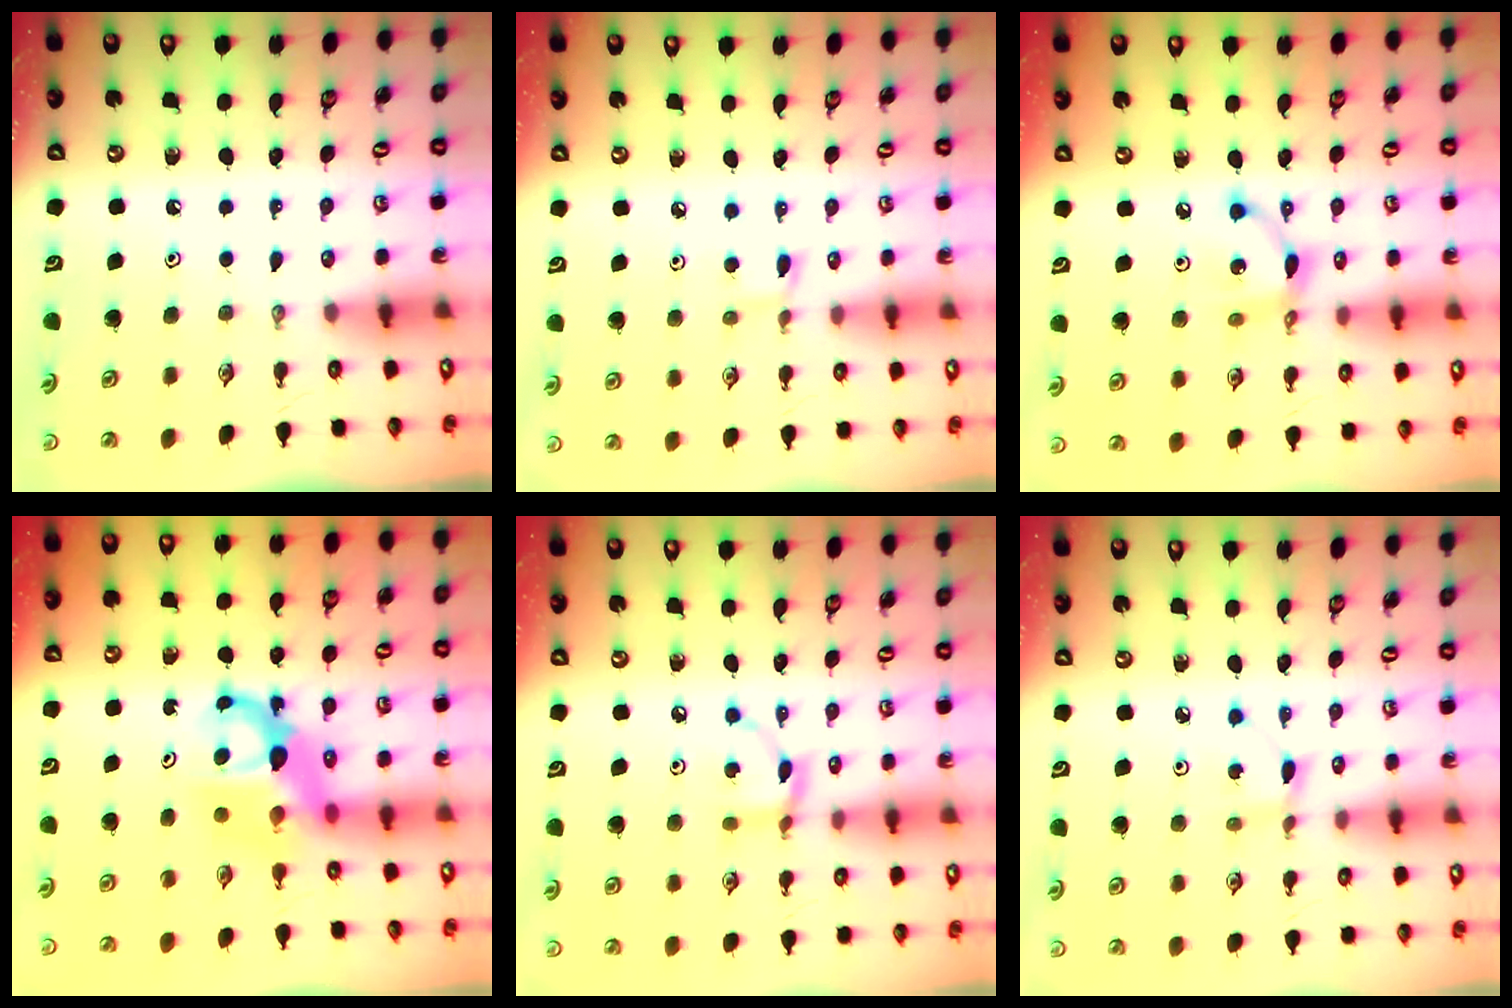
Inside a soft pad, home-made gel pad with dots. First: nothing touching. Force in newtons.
{"total": 3.7, "press": 3.7, "slide": 0.4}
{"total": 8.8, "press": 8.8, "slide": 0.8}
{"total": 6.6, "press": 6.6, "slide": 0.5}
{"total": 6.0, "press": 6.0, "slide": 0.2}
{"total": 2.0, "press": 2.0, "slide": 0.3}